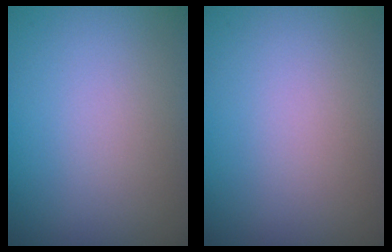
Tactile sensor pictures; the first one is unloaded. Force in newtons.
{"total": 0.0}